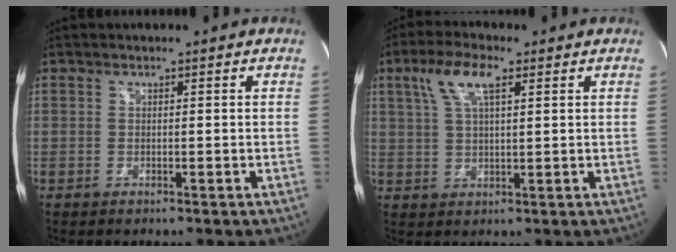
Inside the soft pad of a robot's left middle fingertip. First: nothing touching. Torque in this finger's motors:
{"motor_torque": [0.90, -0.47, 0.55, 0.07]}